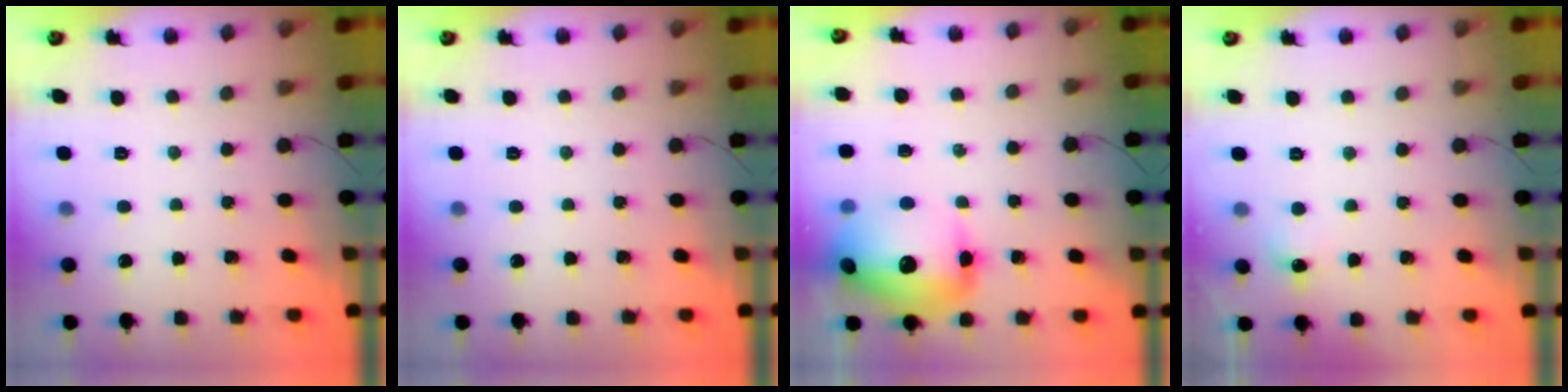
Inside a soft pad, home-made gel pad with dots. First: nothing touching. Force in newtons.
{"total": 0.0}
{"total": 19.4, "press": 19.0, "slide": 3.8}
{"total": 5.4, "press": 5.3, "slide": 1.3}